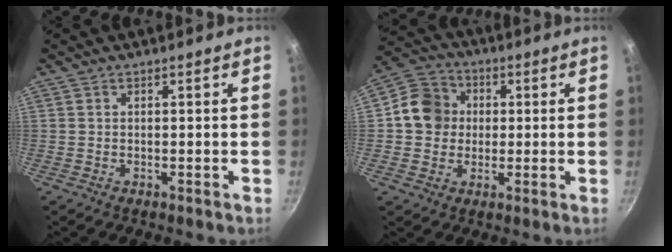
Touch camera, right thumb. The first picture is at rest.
{"total": 9.6, "force": [0.7, 8.7, 3.9], "torque": [-0.035, 0.016, -0.007]}